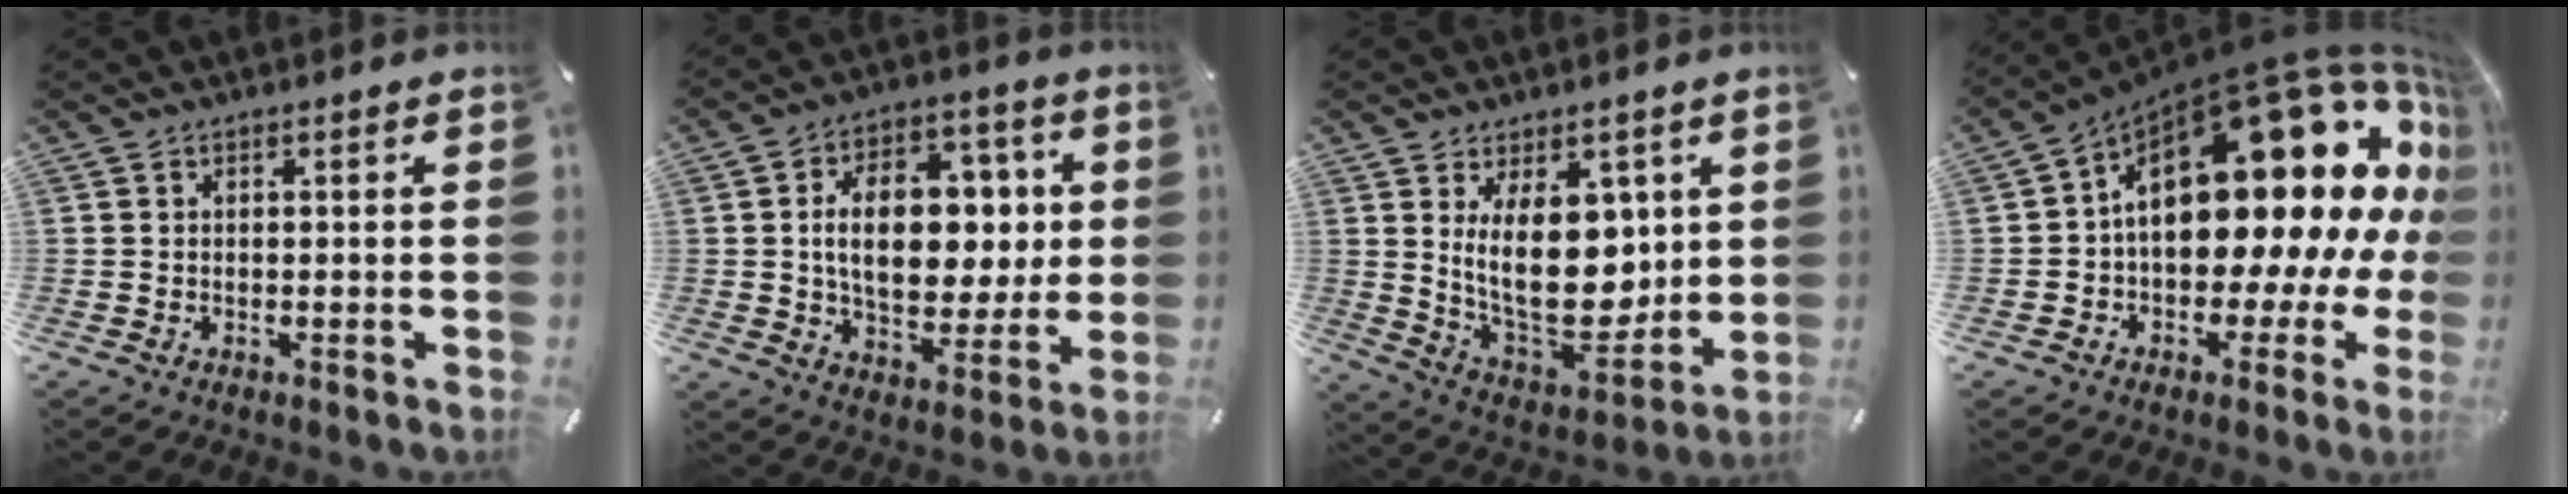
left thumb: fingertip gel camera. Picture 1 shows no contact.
{"total": 17.7, "force": [2.1, 11.7, 13.1], "torque": [-0.214, 0.004, 0.038]}
{"total": 18.1, "force": [4.4, 10.7, 13.9], "torque": [-0.241, -0.046, 0.080]}
{"total": 29.0, "force": [7.2, 14.9, 23.8], "torque": [-0.355, -0.078, 0.136]}